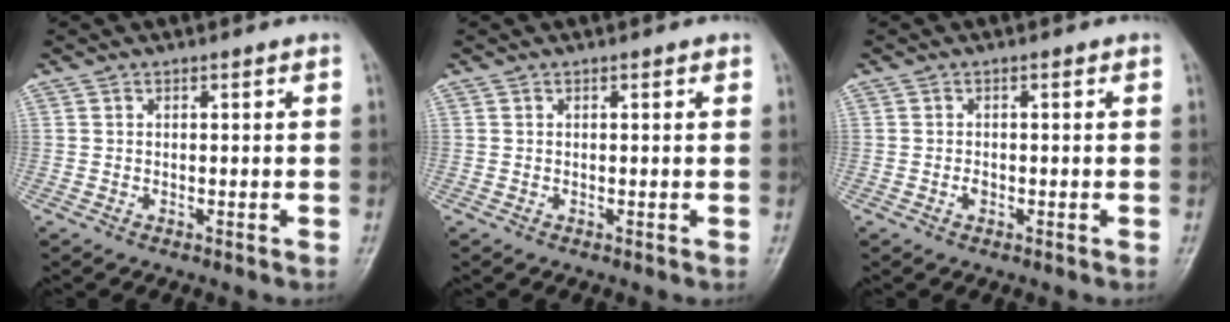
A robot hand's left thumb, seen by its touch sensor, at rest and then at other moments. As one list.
[{"total": 0.6, "force": [0.3, 0.2, 0.4], "torque": [-0.008, 0.000, 0.002]}, {"total": 1.1, "force": [-0.3, 0.8, 0.7], "torque": [-0.004, 0.001, -0.005]}]